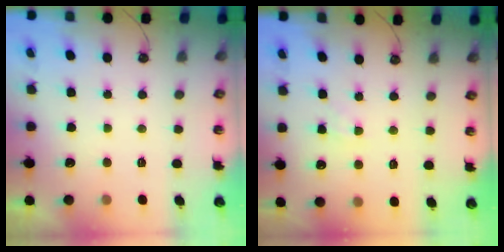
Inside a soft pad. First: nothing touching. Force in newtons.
{"total": 2.4, "press": 2.4, "slide": 0.2}